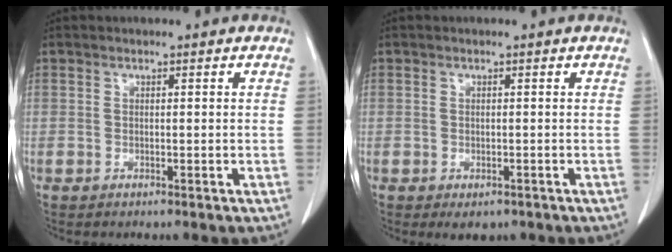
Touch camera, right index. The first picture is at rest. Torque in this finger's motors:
{"motor_torque": [-0.07, -0.05, -0.25, -0.08]}